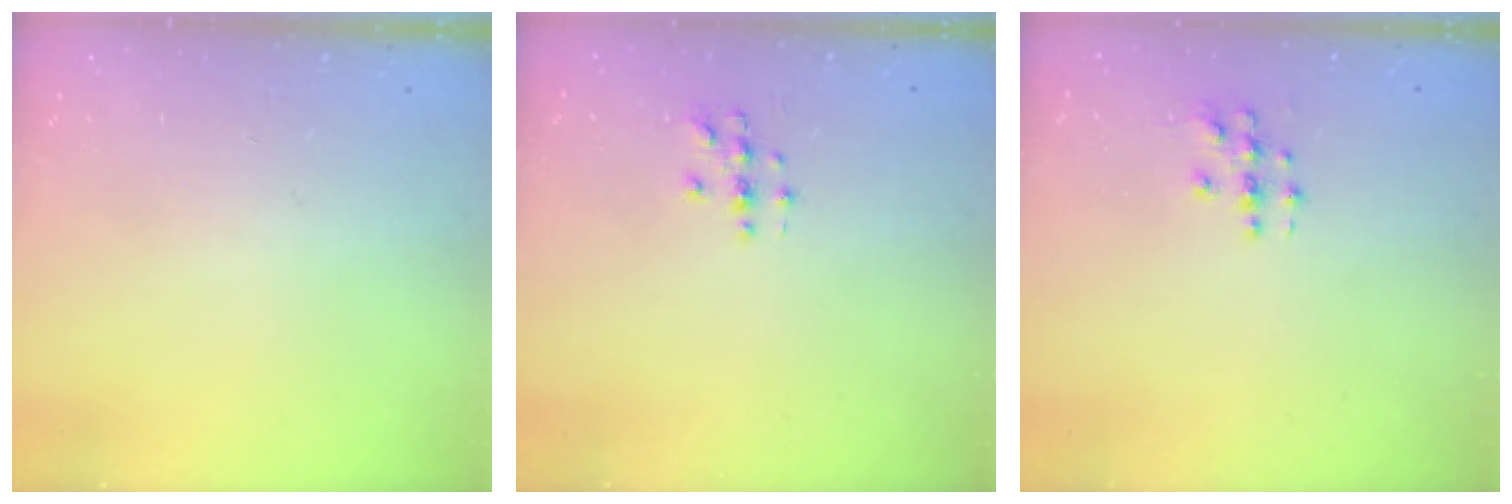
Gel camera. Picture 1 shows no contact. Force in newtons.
{"total": 2.9, "press": 2.9, "slide": 0.3}
{"total": 3.4, "press": 3.4, "slide": 0.2}